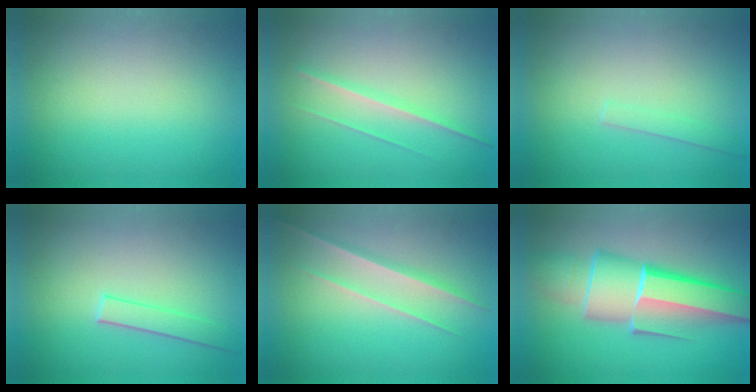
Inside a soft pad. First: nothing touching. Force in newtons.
{"total": 1.3}
{"total": 1.1}
{"total": 1.5}
{"total": 1.5}
{"total": 8.1}